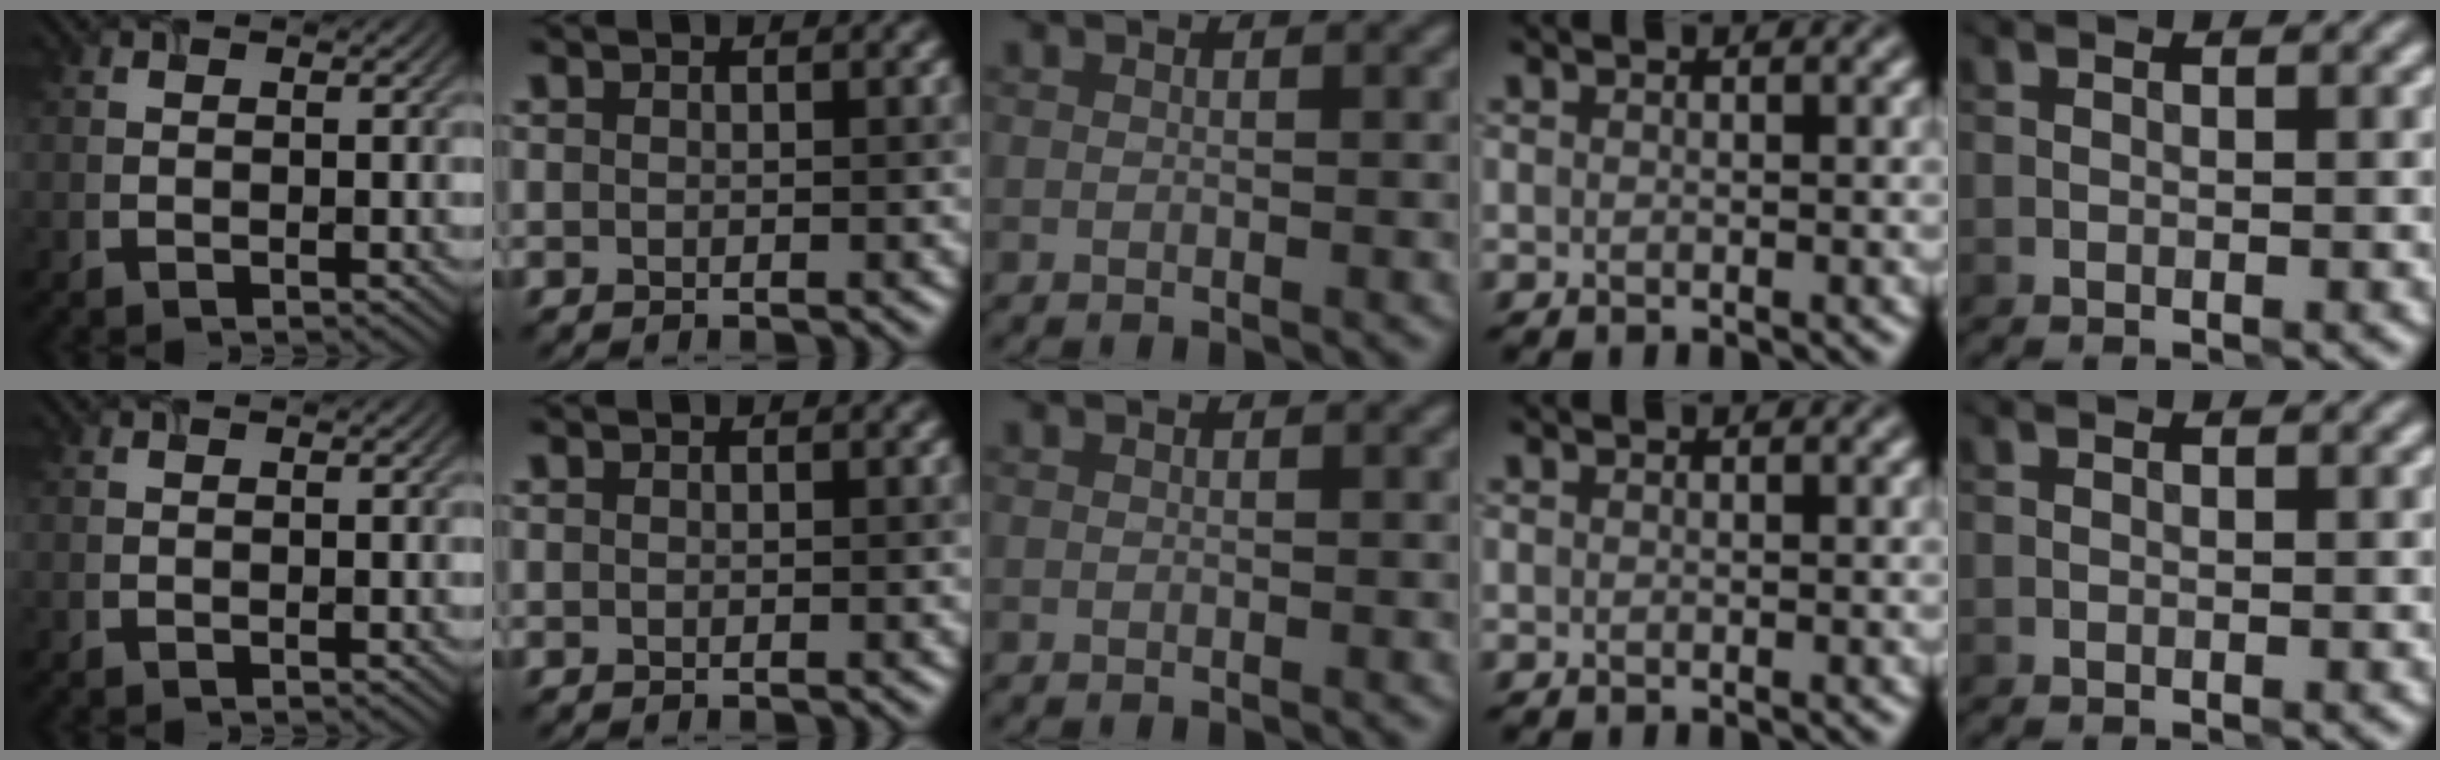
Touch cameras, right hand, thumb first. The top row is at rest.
{}